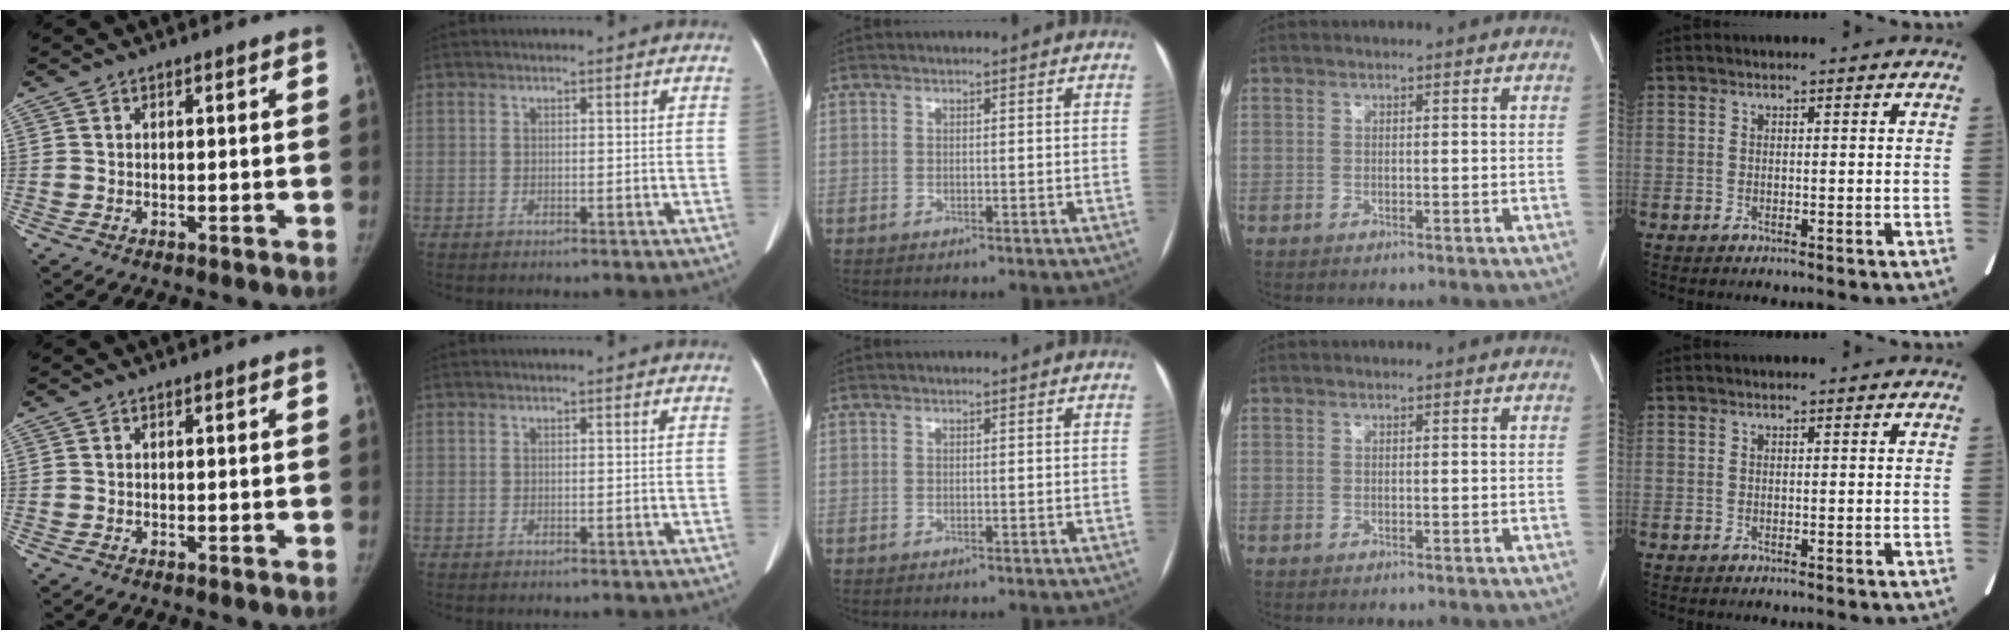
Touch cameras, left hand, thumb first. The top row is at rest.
{}